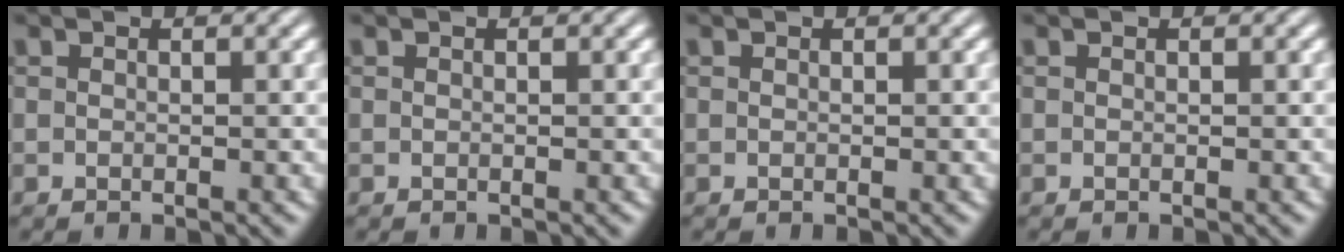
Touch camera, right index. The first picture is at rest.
{"total": 0.0}
{"total": 0.0}
{"total": 0.0}